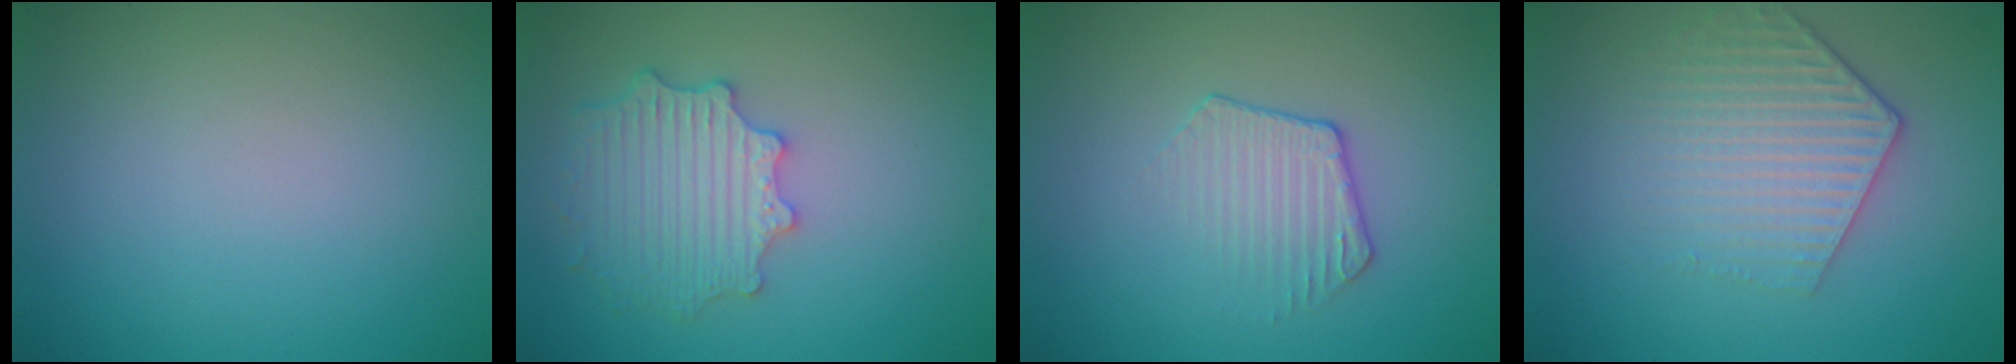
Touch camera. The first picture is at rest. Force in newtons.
{"total": 4.5, "press": 4.1, "slide": 1.7}
{"total": 2.1, "press": 1.5, "slide": 1.4}
{"total": 4.1, "press": 3.1, "slide": 2.7}